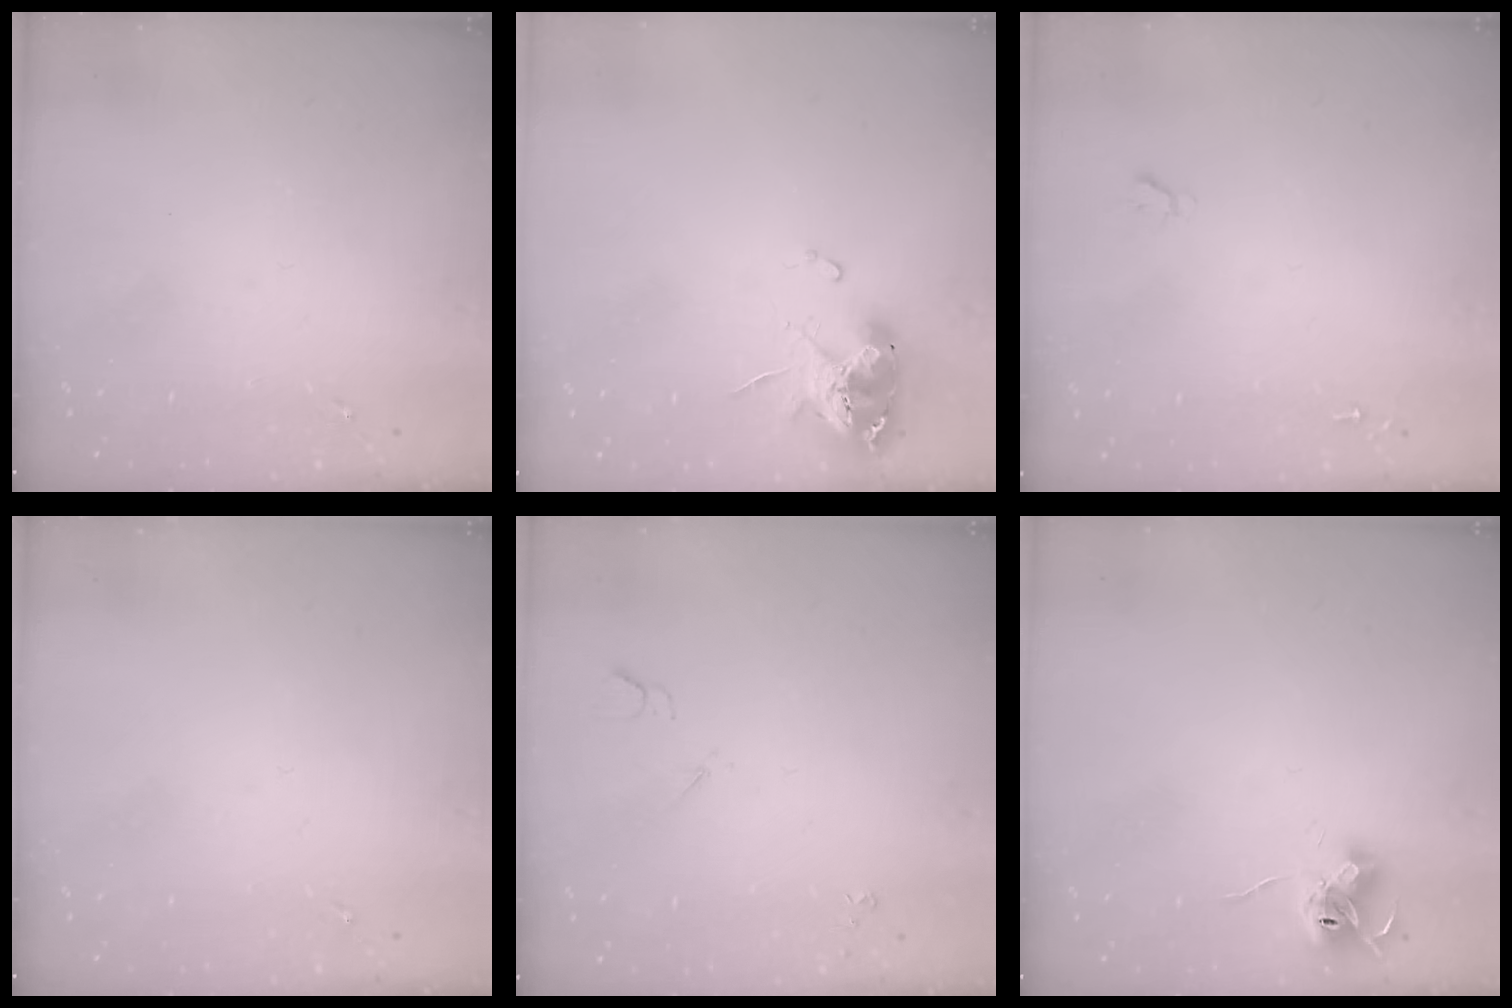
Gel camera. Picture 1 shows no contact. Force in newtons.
{"total": 11.1, "press": 11.0, "slide": 1.2}
{"total": 1.6, "press": 1.6, "slide": 0.2}
{"total": 0.0}
{"total": 3.6, "press": 3.5, "slide": 0.8}
{"total": 8.7, "press": 8.7, "slide": 0.4}